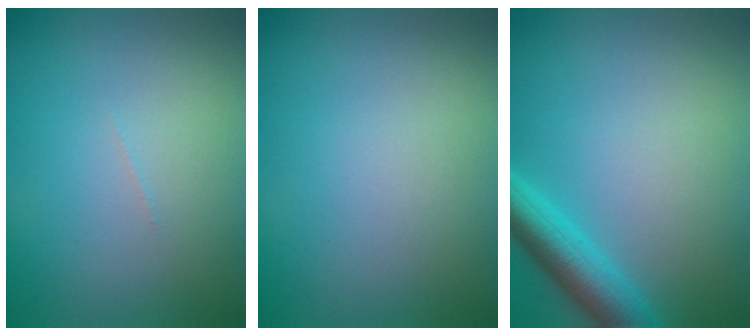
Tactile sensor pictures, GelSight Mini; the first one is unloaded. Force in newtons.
{"total": 0.0}
{"total": 4.5, "press": 4.5, "slide": 0.2}